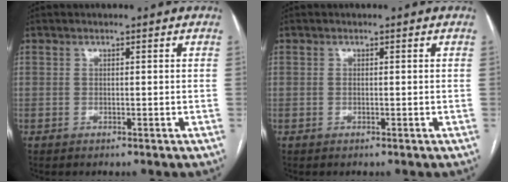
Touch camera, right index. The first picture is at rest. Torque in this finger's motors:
{"motor_torque": [0.06, -0.02, -0.03, 0.00]}